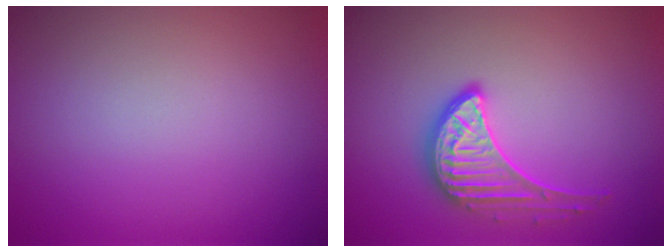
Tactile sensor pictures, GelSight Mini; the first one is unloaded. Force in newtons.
{"total": 3.5, "press": 3.0, "slide": 1.7}